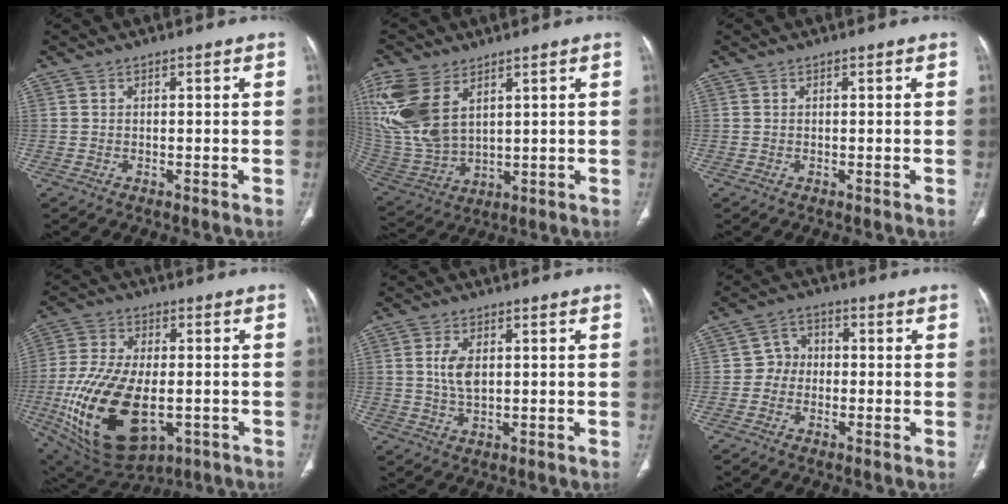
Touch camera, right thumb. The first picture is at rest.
{"total": 16.6, "force": [7.3, 9.6, 11.5], "torque": [-0.266, -0.022, 0.163]}
{"total": 0.0}
{"total": 22.8, "force": [-5.3, 12.4, 18.4], "torque": [-0.373, -0.012, -0.064]}
{"total": 4.9, "force": [0.9, 2.6, 4.0], "torque": [-0.082, -0.004, 0.020]}
{"total": 4.2, "force": [-1.0, 3.7, 1.7], "torque": [-0.007, 0.018, -0.031]}